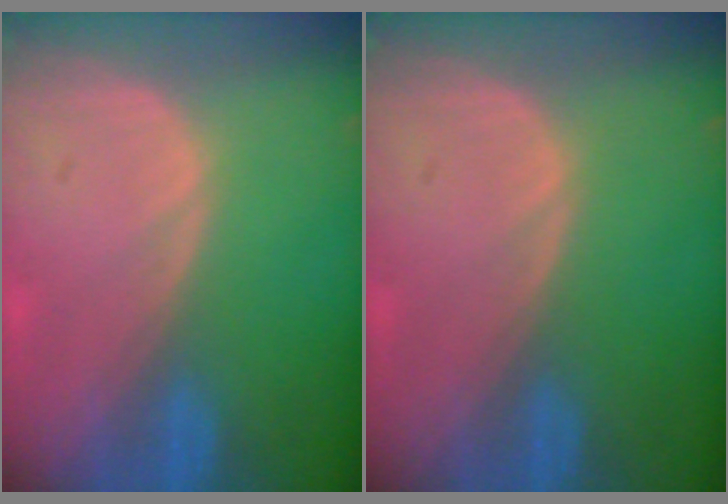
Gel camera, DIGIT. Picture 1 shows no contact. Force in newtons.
{"total": 0.0}